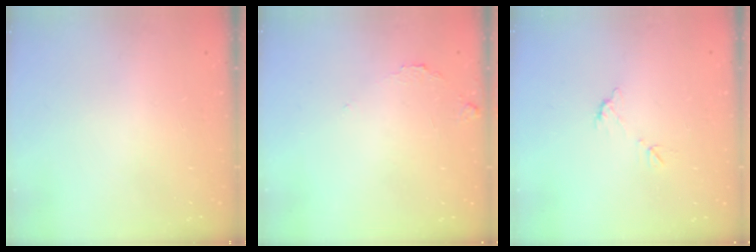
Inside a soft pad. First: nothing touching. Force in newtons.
{"total": 5.9, "press": 5.9, "slide": 0.4}
{"total": 4.5, "press": 4.5, "slide": 0.2}